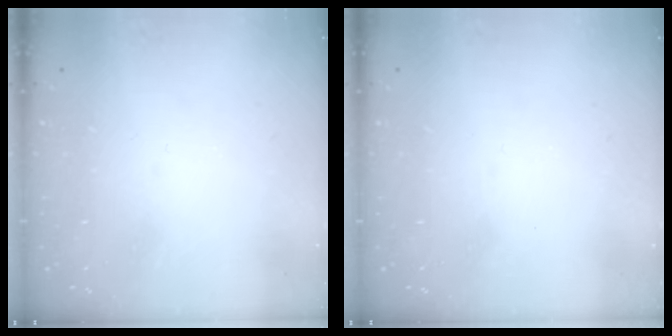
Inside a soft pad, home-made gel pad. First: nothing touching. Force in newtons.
{"total": 0.0}